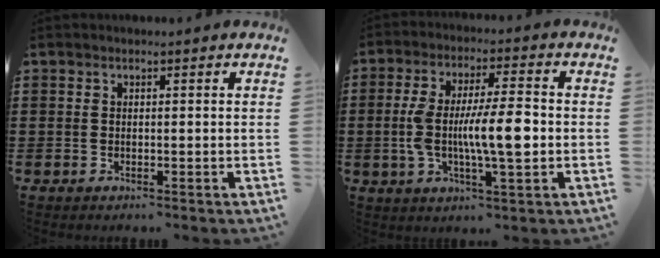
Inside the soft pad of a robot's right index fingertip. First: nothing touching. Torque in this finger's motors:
{"motor_torque": [1.24, -0.90, 1.05, 0.21]}